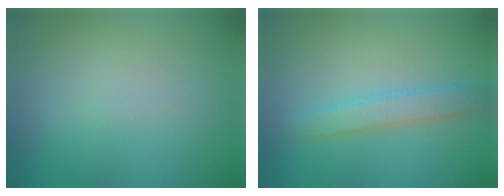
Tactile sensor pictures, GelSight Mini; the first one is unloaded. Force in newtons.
{"total": 2.4, "press": 2.4, "slide": 0.1}